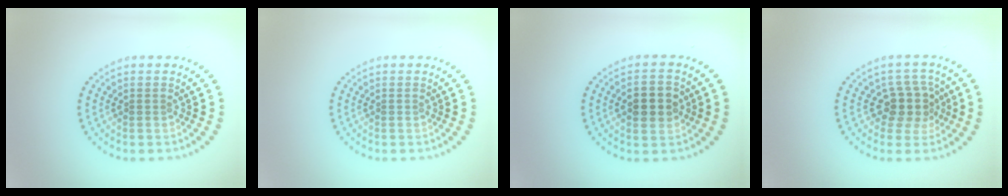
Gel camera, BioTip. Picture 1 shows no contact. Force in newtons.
{"total": 0.0}
{"total": 3.6, "press": 3.6, "slide": 0.2}
{"total": 3.4, "press": 2.8, "slide": 1.9}